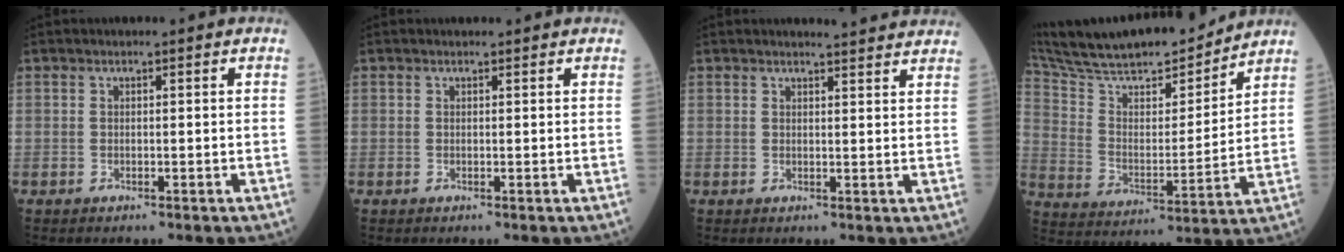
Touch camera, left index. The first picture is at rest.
{"total": 0.8, "force": [0.8, 0.1, 0.2], "torque": [-0.009, 0.010, 0.013]}
{"total": 6.9, "force": [6.6, 0.3, 2.0], "torque": [-0.027, 0.007, 0.062]}
{"total": 22.1, "force": [19.6, 3.7, 9.6], "torque": [-0.177, 0.012, 0.318]}